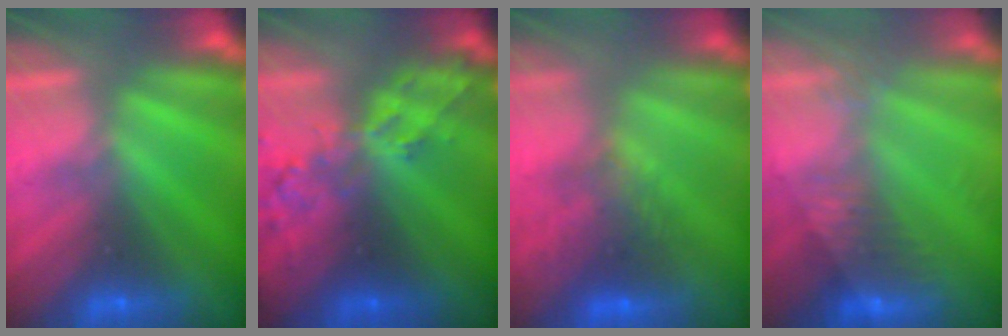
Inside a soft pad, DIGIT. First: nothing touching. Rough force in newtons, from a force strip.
{"total": 7.9}
{"total": 7.5}
{"total": 5.7}